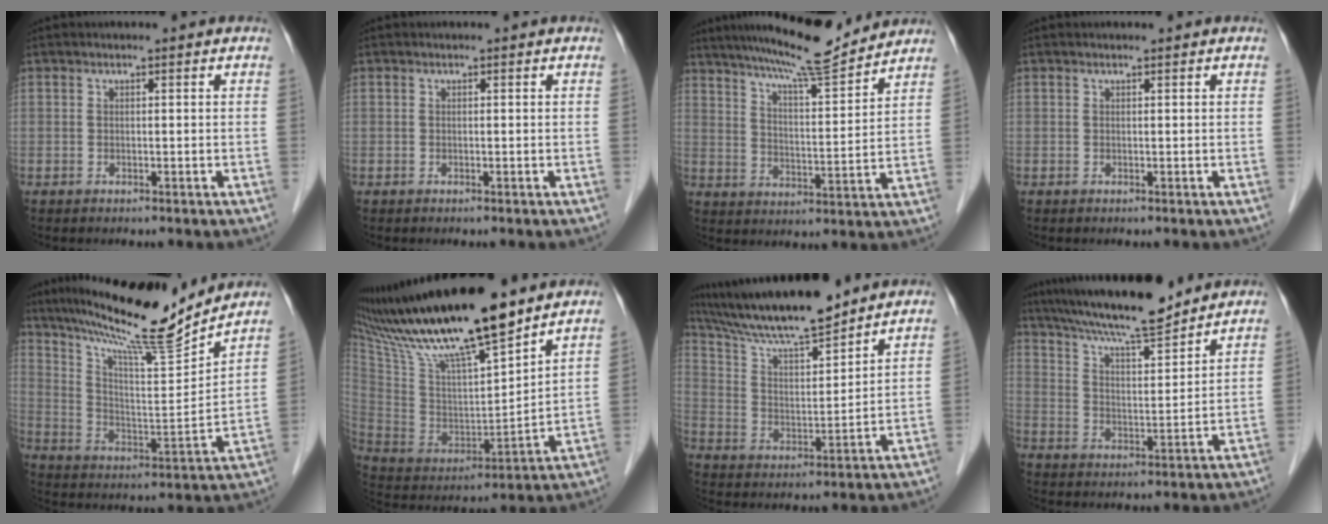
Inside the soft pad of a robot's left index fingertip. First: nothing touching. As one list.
[{"total": 0.0}, {"total": 13.7, "force": [12.4, 0.3, 5.8], "torque": [-0.101, 0.003, 0.192]}, {"total": 0.0}, {"total": 18.4, "force": [16.2, -0.1, 8.8], "torque": [-0.152, -0.013, 0.264]}, {"total": 22.1, "force": [17.6, 2.2, 13.2], "torque": [-0.246, 0.002, 0.323]}, {"total": 14.7, "force": [13.0, 0.9, 6.9], "torque": [-0.130, 0.009, 0.236]}, {"total": 14.8, "force": [13.1, 1.2, 6.9], "torque": [-0.123, 0.010, 0.217]}]